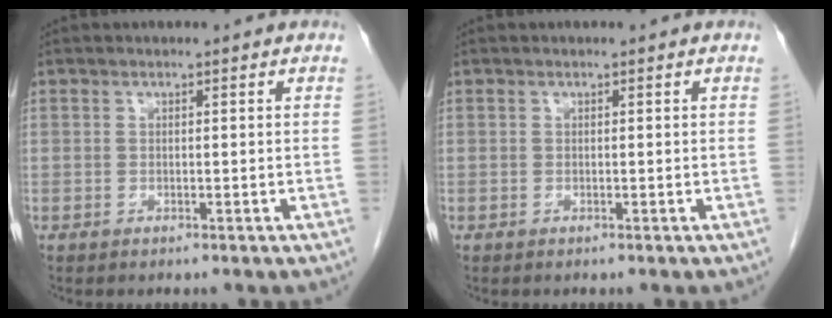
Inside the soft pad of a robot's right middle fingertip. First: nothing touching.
{"total": 0.0}